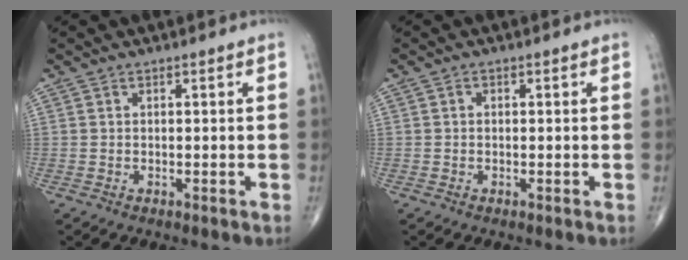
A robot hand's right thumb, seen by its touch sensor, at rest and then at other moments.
{"total": 0.7, "force": [0.0, 0.5, 0.5], "torque": [-0.006, 0.001, -0.002]}